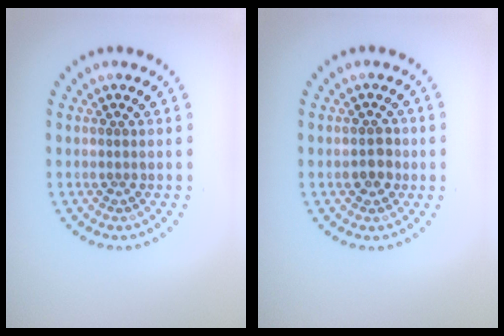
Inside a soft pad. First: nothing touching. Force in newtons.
{"total": 1.8, "press": 1.7, "slide": 0.4}